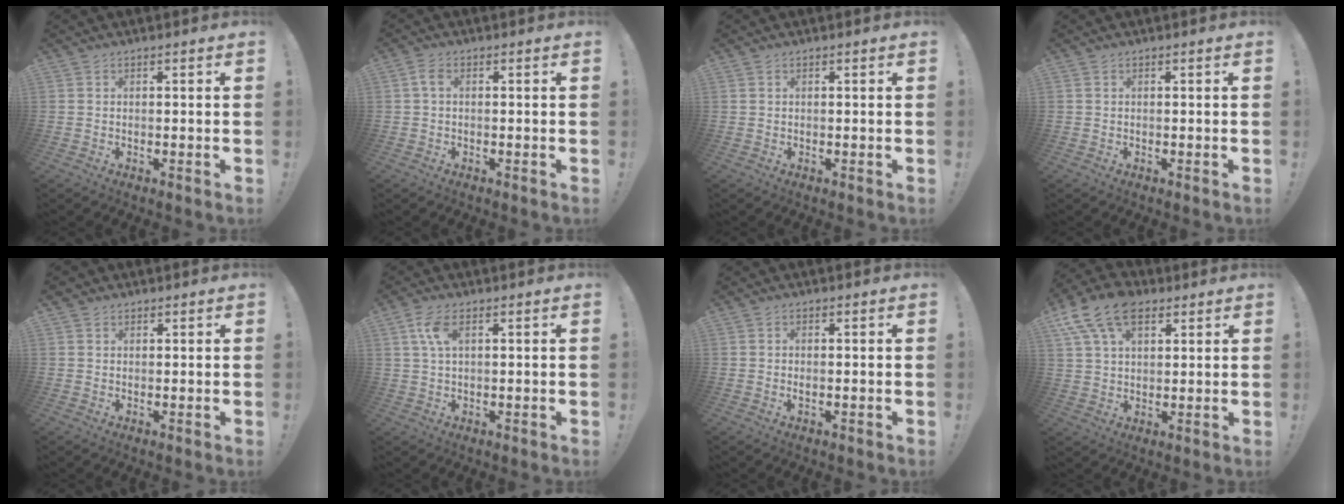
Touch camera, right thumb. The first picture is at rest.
{"total": 2.6, "force": [0.1, 1.4, 2.3], "torque": [-0.049, 0.006, 0.000]}
{"total": 0.0}
{"total": 0.0}
{"total": 1.5, "force": [1.0, 1.1, 0.3], "torque": [0.002, -0.002, 0.019]}
{"total": 5.5, "force": [1.9, 2.4, 4.6], "torque": [-0.084, 0.004, 0.033]}
{"total": 0.7, "force": [-0.1, 0.3, 0.7], "torque": [-0.013, 0.001, -0.002]}
{"total": 14.0, "force": [7.1, 8.5, 8.5], "torque": [-0.148, -0.022, 0.133]}